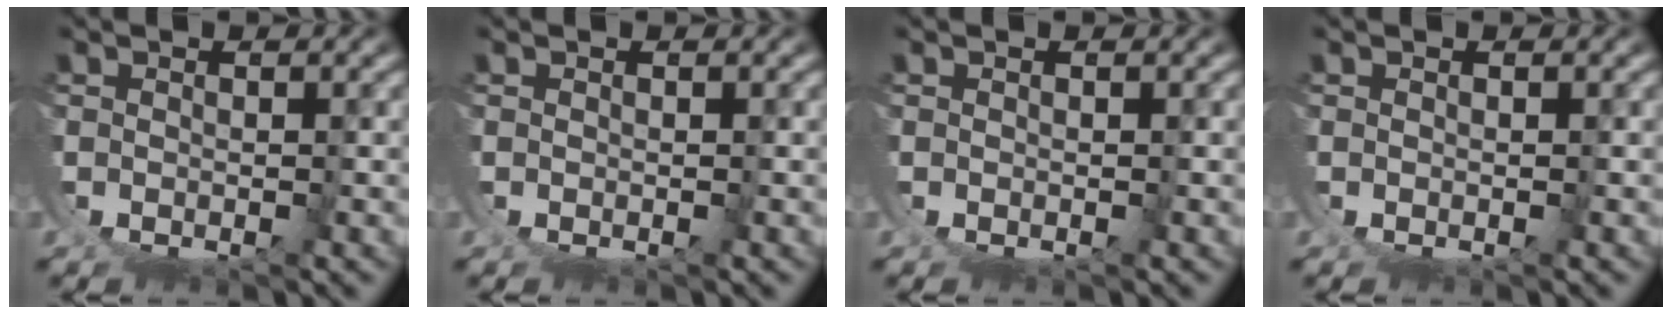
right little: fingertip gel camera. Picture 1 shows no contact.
{"total": 0.0}
{"total": 0.0}
{"total": 0.0}